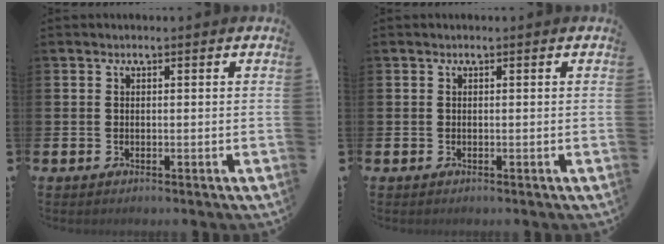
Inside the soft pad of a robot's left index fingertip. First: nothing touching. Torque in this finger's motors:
{"motor_torque": [0.00, 0.00, 0.00, 0.00]}